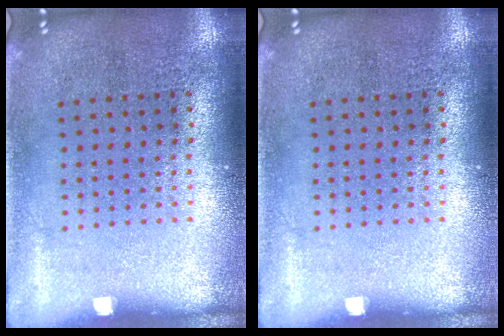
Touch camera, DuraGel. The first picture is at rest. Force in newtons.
{"total": 0.0}